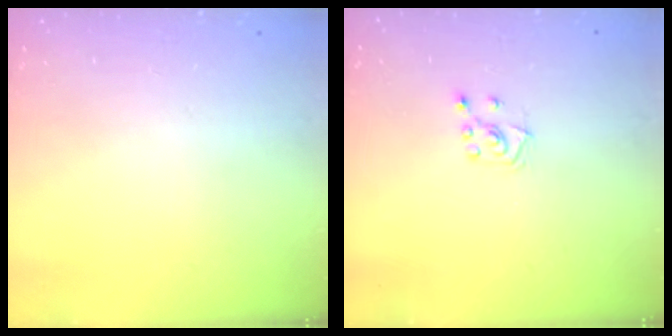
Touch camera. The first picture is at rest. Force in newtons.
{"total": 4.6, "press": 4.6, "slide": 0.5}